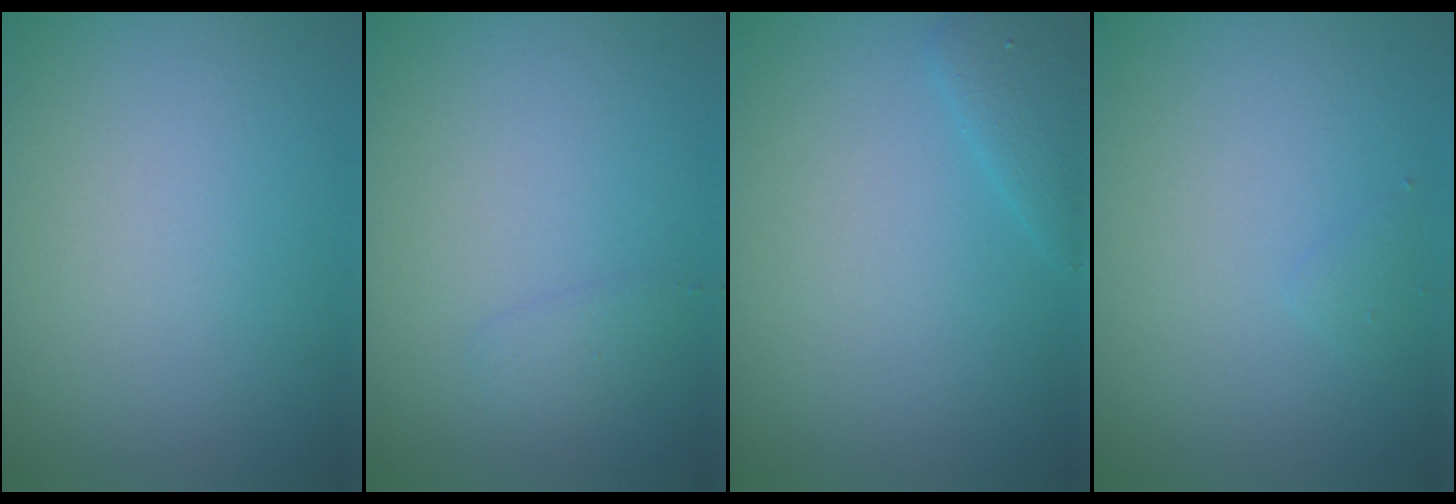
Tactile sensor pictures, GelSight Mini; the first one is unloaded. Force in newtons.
{"total": 1.0, "press": 0.9, "slide": 0.1}
{"total": 1.9, "press": 1.9, "slide": 0.1}
{"total": 0.6, "press": 0.6, "slide": 0.0}